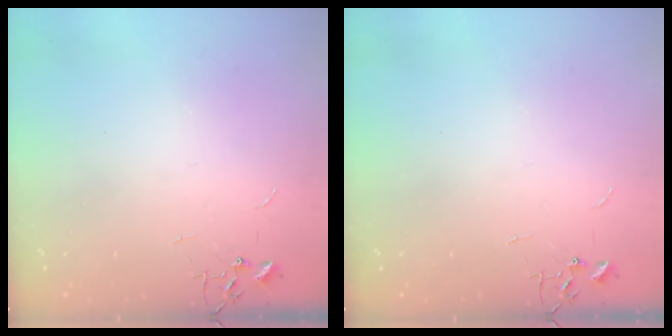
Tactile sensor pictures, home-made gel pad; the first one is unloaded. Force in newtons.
{"total": 0.0}